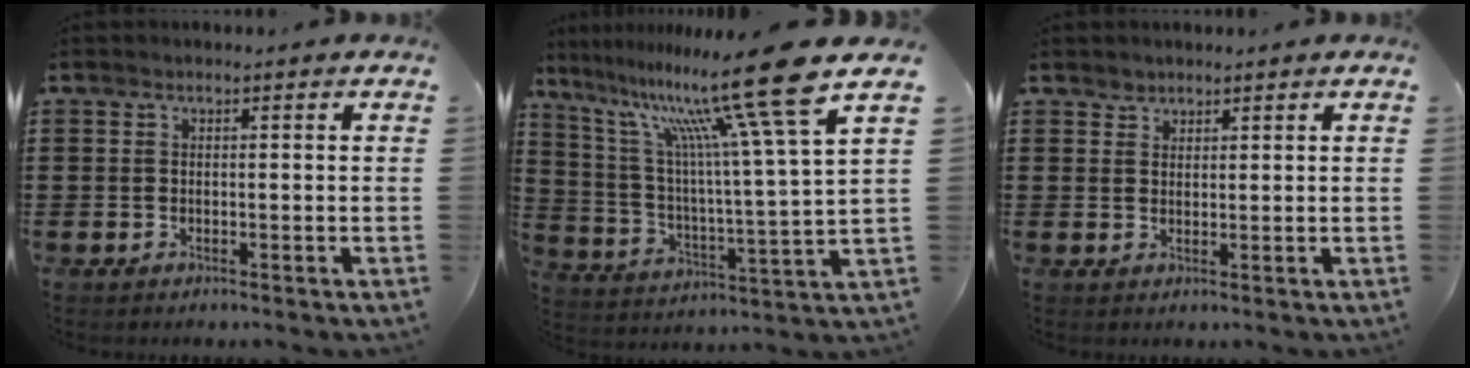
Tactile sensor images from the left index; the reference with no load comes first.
{"total": 19.4, "force": [13.2, 0.5, 14.2], "torque": [-0.267, -0.078, 0.201]}
{"total": 1.6, "force": [1.3, 0.9, 0.0], "torque": [-0.003, 0.002, 0.027]}